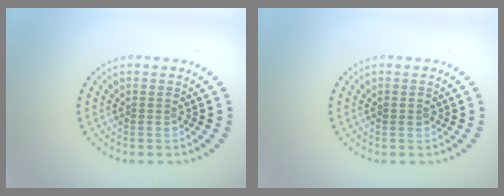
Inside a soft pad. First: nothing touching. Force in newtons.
{"total": 0.9, "press": 0.9, "slide": 0.1}